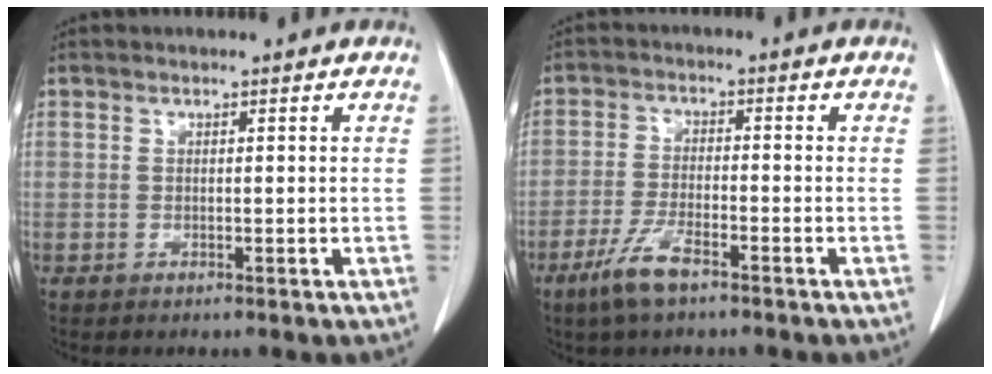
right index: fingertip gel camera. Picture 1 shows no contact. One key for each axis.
{"total": 6.0, "fx": -4.0, "fy": 1.1, "fz": 4.3, "tx": -0.097, "ty": -0.009, "tz": -0.075}